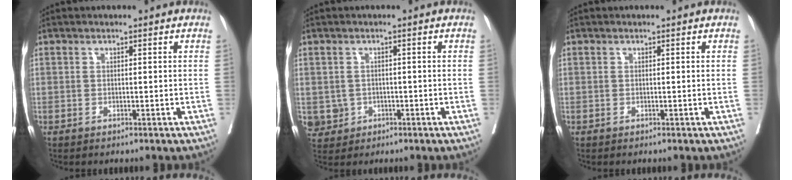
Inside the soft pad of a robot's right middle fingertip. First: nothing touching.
{"total": 3.6, "force": [-0.8, 3.5, 0.5], "torque": [-0.004, 0.005, -0.008]}
{"total": 0.0}